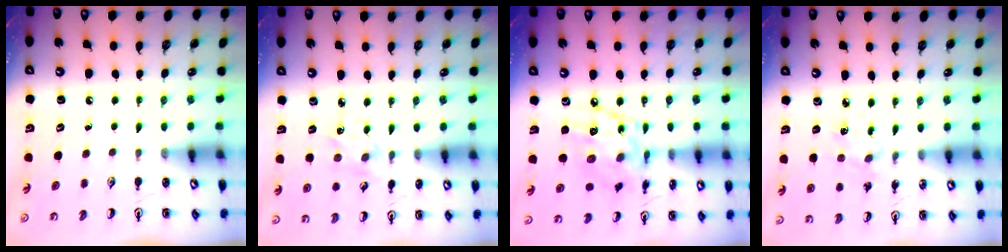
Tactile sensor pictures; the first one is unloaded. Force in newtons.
{"total": 2.1, "press": 2.1, "slide": 0.0}
{"total": 15.7, "press": 15.7, "slide": 1.2}
{"total": 2.4, "press": 2.4, "slide": 0.6}